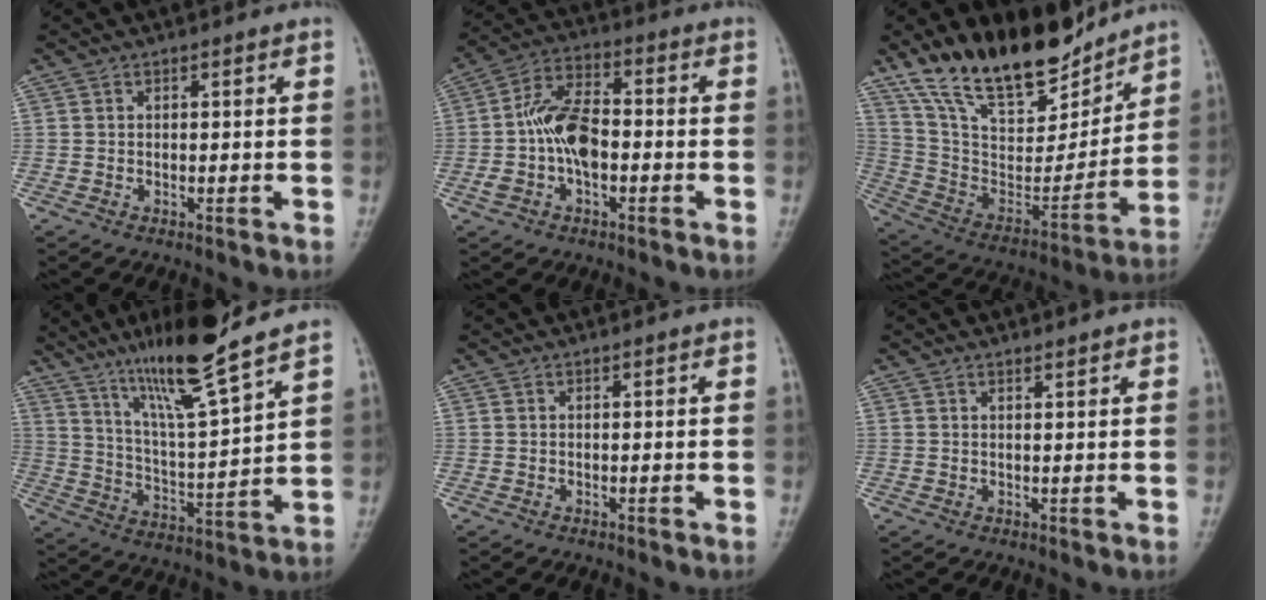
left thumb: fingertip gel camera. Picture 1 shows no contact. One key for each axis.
{"total": 11.2, "fx": -1.4, "fy": 6.3, "fz": 9.1, "tx": -0.166, "ty": 0.034, "tz": -0.033}
{"total": 23.5, "fx": 17.8, "fy": 9.6, "fz": 12.1, "tx": -0.177, "ty": -0.075, "tz": 0.314}
{"total": 15.6, "fx": 11.4, "fy": 0.8, "fz": 10.7, "tx": -0.180, "ty": -0.063, "tz": 0.204}
{"total": 0.0}
{"total": 1.0, "fx": 0.9, "fy": 0.2, "fz": 0.4, "tx": -0.005, "ty": -0.006, "tz": 0.015}